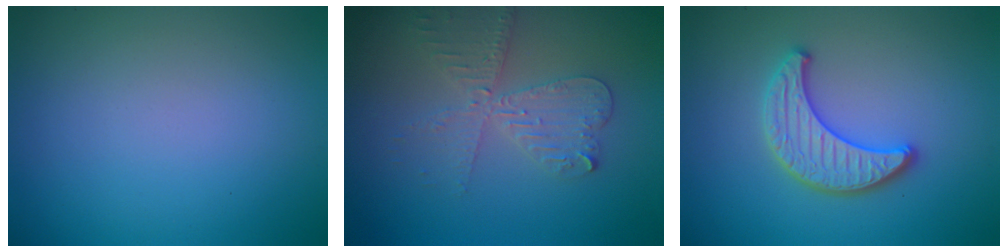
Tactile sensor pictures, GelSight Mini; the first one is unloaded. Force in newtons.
{"total": 4.0, "press": 3.4, "slide": 2.1}
{"total": 3.5, "press": 3.4, "slide": 0.7}